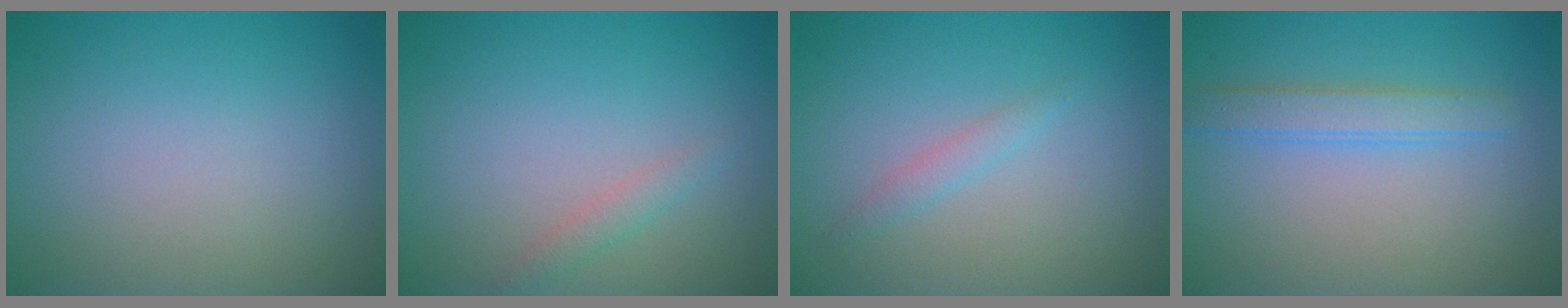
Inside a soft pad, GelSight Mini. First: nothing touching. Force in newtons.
{"total": 1.3, "press": 1.3, "slide": 0.2}
{"total": 1.2, "press": 1.2, "slide": 0.1}
{"total": 2.5, "press": 2.5, "slide": 0.1}